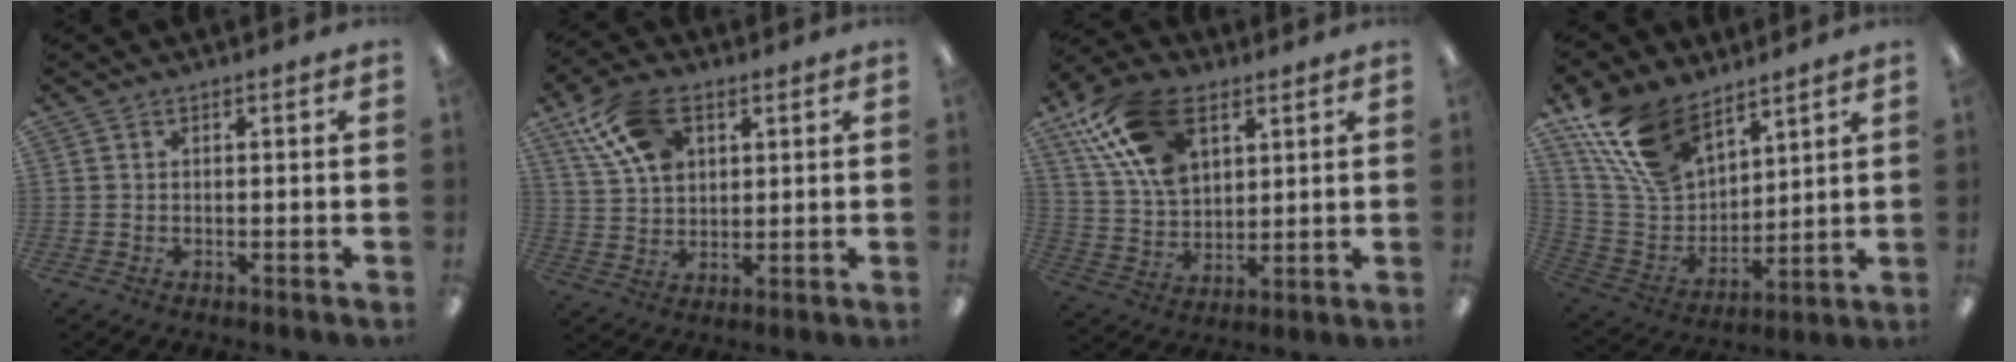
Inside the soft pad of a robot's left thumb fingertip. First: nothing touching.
{"total": 13.3, "force": [6.4, 8.6, 7.8], "torque": [-0.158, -0.001, 0.124]}
{"total": 17.9, "force": [9.0, 10.9, 11.0], "torque": [-0.232, -0.015, 0.167]}
{"total": 18.5, "force": [12.5, 9.9, 9.3], "torque": [-0.211, -0.051, 0.237]}